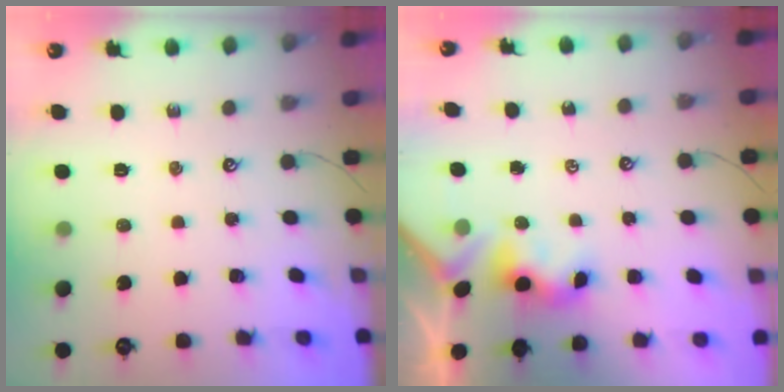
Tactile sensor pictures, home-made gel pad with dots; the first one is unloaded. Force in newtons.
{"total": 3.7, "press": 3.7, "slide": 0.3}